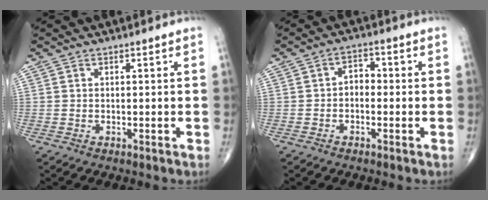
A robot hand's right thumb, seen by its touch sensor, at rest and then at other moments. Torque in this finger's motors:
{"motor_torque": [-0.15, 0.22, 0.20, 0.25, 0.05]}